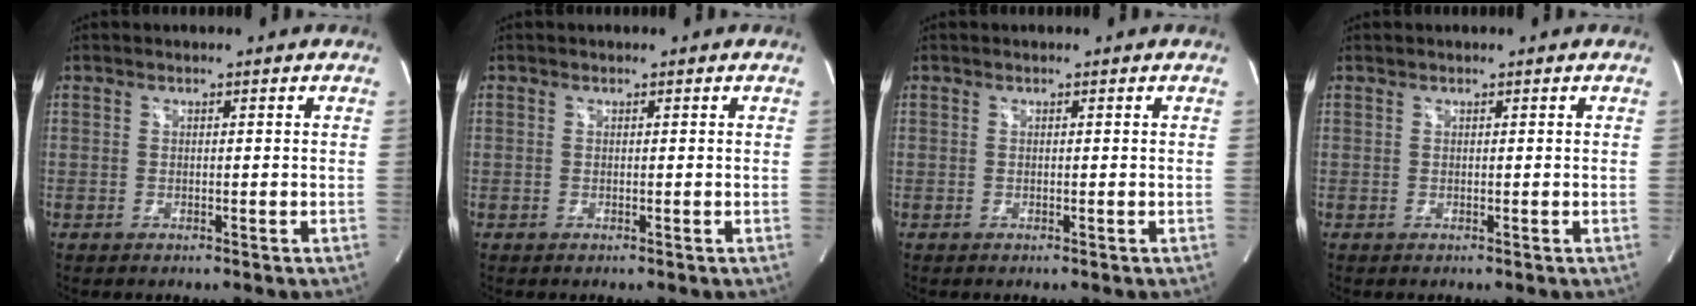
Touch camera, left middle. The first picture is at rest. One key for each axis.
{"total": 0.0}
{"total": 0.0}
{"total": 0.0}